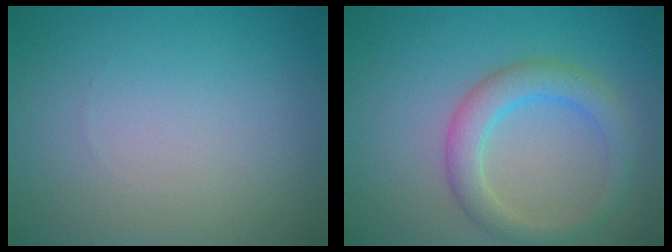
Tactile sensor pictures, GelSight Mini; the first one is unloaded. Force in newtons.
{"total": 3.7, "press": 3.7, "slide": 0.2}